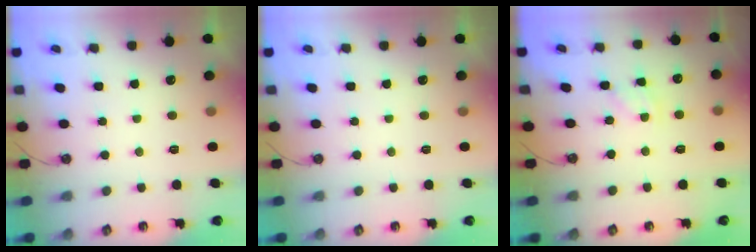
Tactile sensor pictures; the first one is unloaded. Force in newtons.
{"total": 0.0}
{"total": 2.6, "press": 2.6, "slide": 0.4}